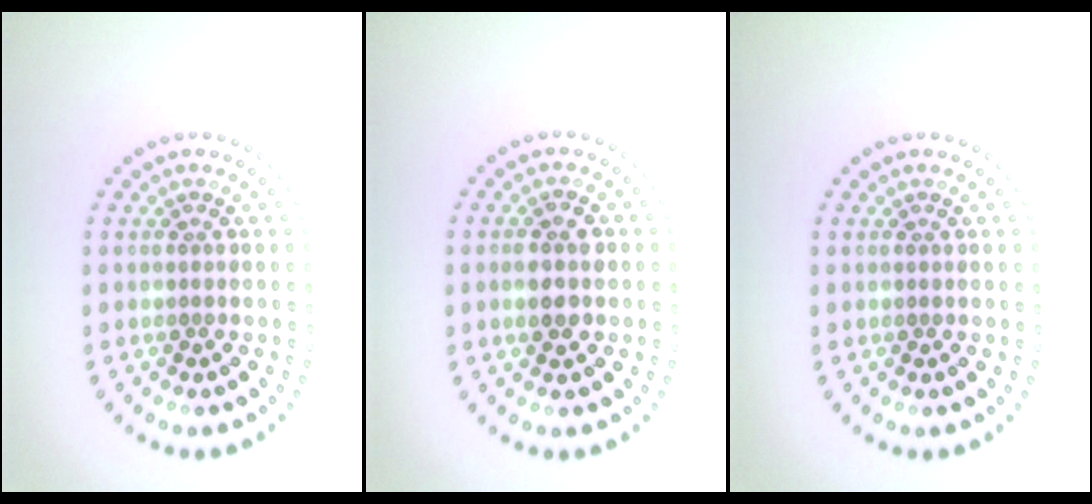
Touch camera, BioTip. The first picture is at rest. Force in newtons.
{"total": 2.2, "press": 2.2, "slide": 0.2}
{"total": 0.0}